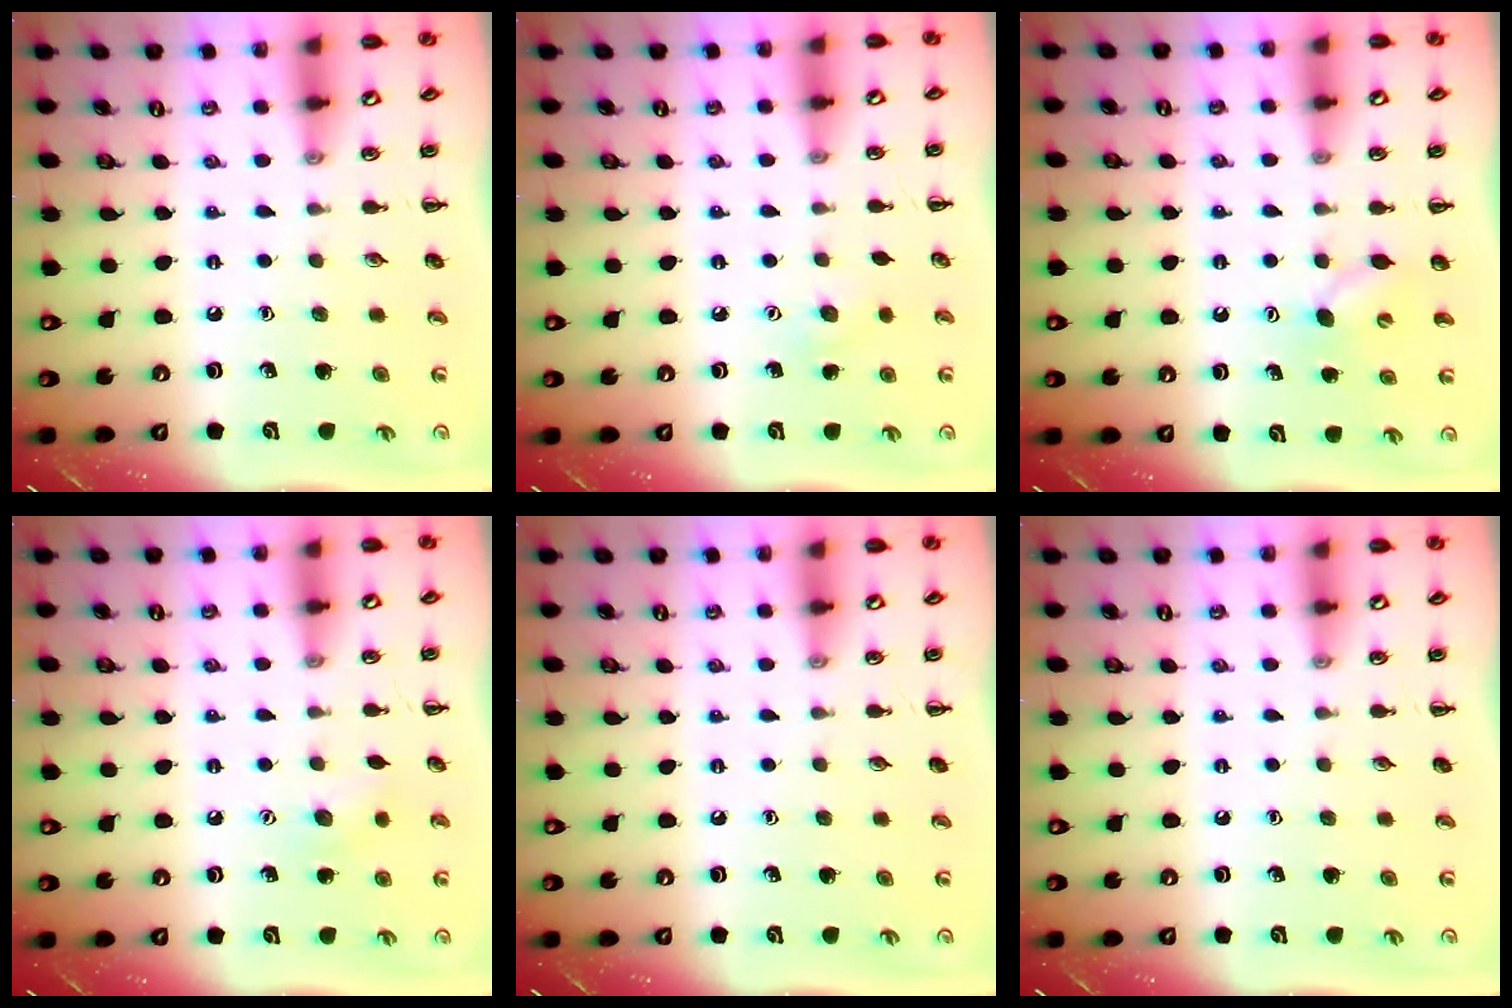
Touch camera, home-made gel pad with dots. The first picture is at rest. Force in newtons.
{"total": 5.6, "press": 5.4, "slide": 1.6}
{"total": 5.4, "press": 5.3, "slide": 1.1}
{"total": 6.5, "press": 6.3, "slide": 1.6}
{"total": 0.0}
{"total": 0.0}